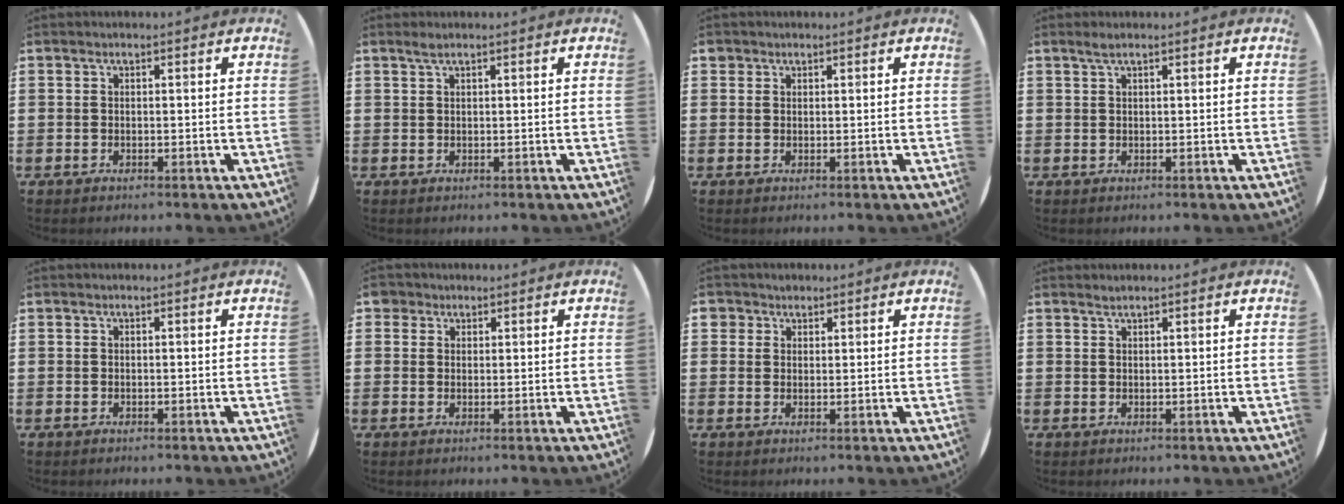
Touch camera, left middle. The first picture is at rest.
{"total": 0.9, "force": [0.6, 0.0, 0.6], "torque": [-0.013, 0.001, 0.011]}
{"total": 0.9, "force": [0.7, 0.5, 0.0], "torque": [-0.002, 0.003, 0.014]}
{"total": 1.0, "force": [0.6, 0.0, 0.8], "torque": [-0.015, 0.002, 0.011]}
{"total": 0.0}
{"total": 1.7, "force": [1.2, 1.2, 0.3], "torque": [-0.001, 0.004, 0.022]}
{"total": 1.8, "force": [1.4, 1.2, 0.0], "torque": [0.004, 0.001, 0.026]}
{"total": 0.6, "force": [0.6, -0.1, 0.2], "torque": [-0.003, -0.001, 0.012]}